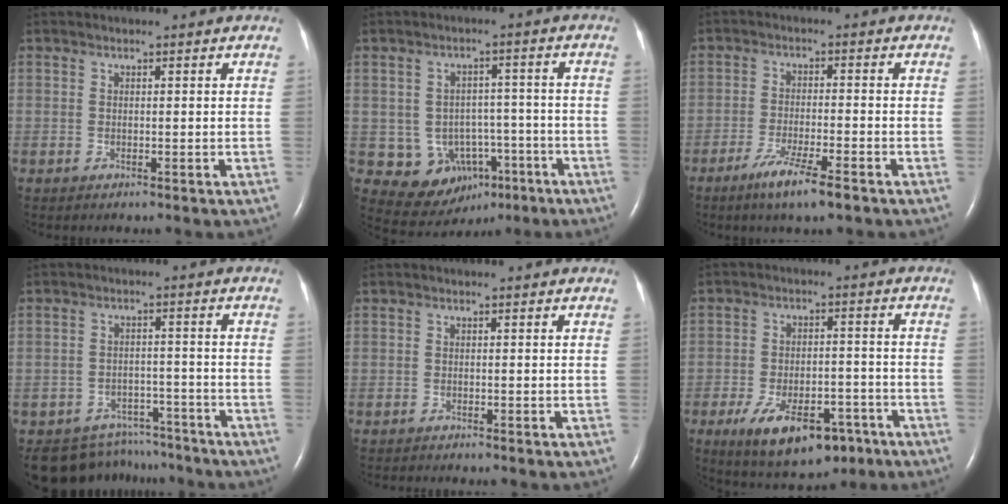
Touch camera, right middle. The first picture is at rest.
{"total": 9.3, "force": [-3.5, 7.8, 3.6], "torque": [-0.049, 0.027, -0.033]}
{"total": 6.7, "force": [-4.3, 0.4, 5.1], "torque": [-0.100, -0.014, -0.076]}
{"total": 10.3, "force": [-9.4, 4.2, 0.3], "torque": [-0.006, 0.018, -0.126]}
{"total": 2.6, "force": [-2.3, 0.1, 1.0], "torque": [-0.018, -0.004, -0.030]}
{"total": 13.1, "force": [-7.6, 6.1, 8.6], "torque": [-0.138, -0.001, -0.110]}